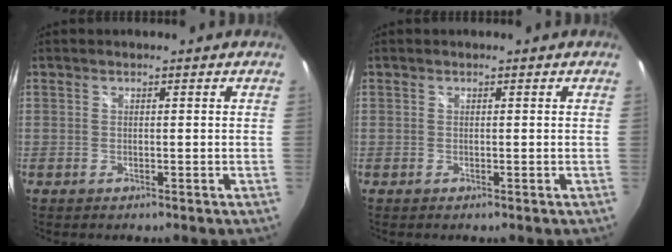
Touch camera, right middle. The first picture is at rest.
{"total": 0.0}